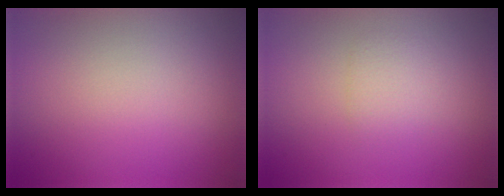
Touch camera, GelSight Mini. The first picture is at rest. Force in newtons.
{"total": 1.4, "press": 1.4, "slide": 0.0}